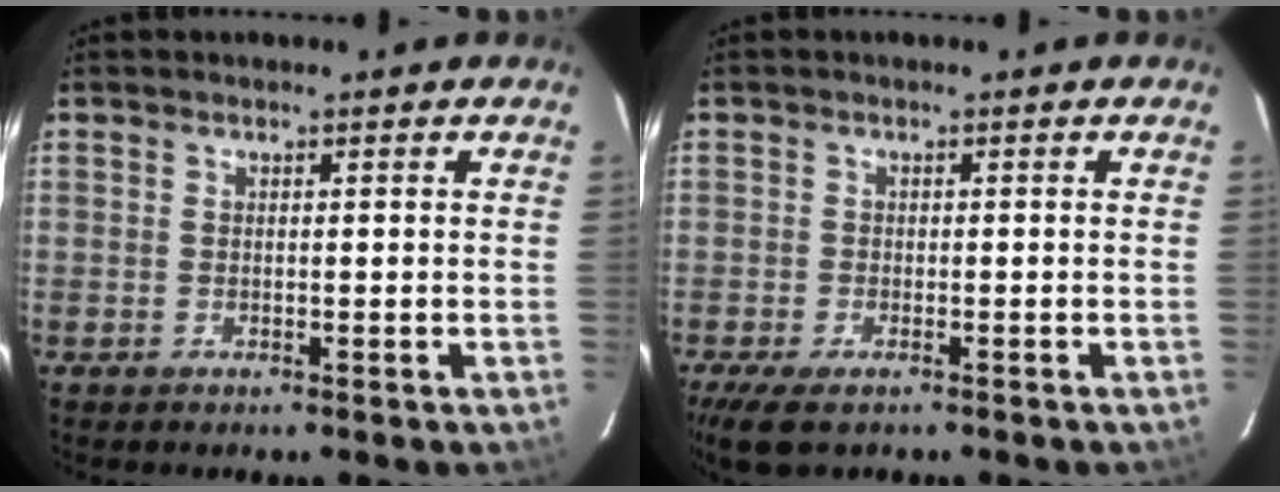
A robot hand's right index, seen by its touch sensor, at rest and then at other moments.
{"total": 5.7, "force": [-3.9, 2.3, 3.6], "torque": [-0.084, -0.023, -0.070]}